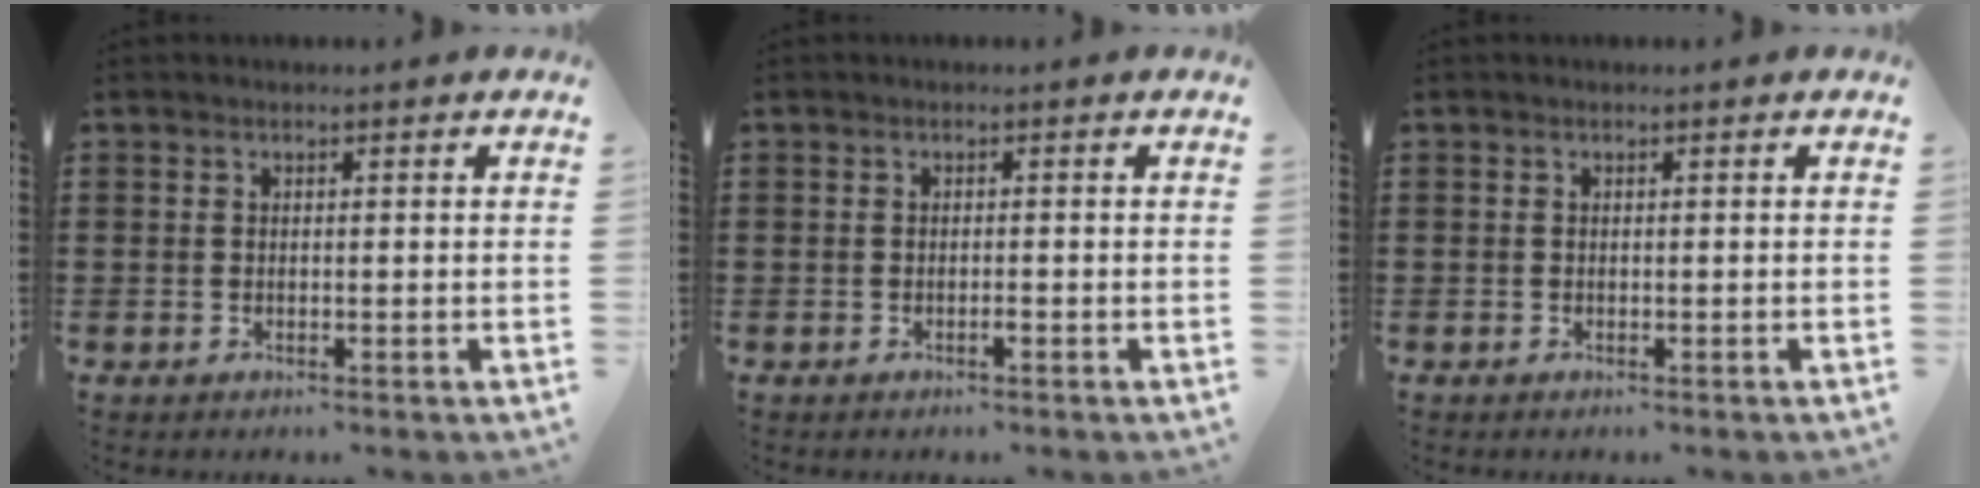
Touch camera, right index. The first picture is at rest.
{"total": 0.7, "force": [-0.5, 0.1, 0.6], "torque": [-0.012, -0.002, -0.008]}
{"total": 0.0}